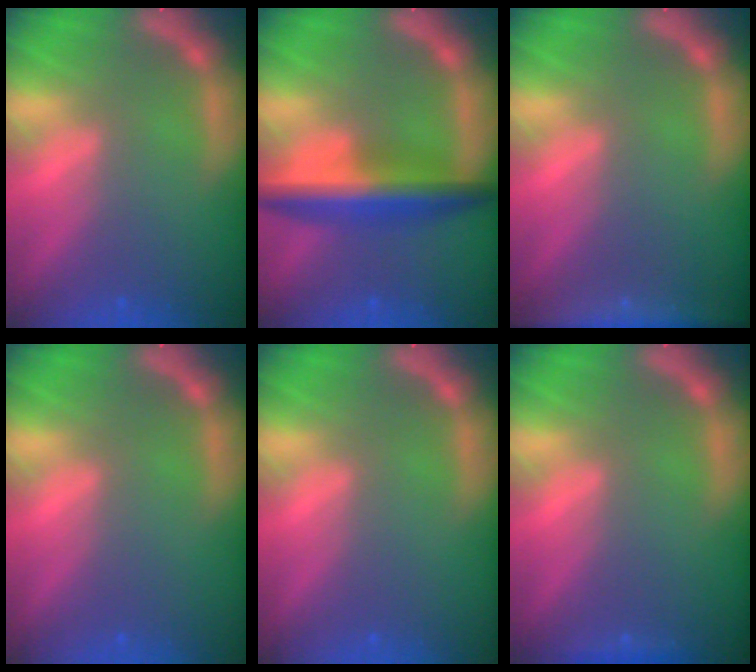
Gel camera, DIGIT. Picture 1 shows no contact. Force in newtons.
{"total": 6.6}
{"total": 6.0}
{"total": 0.0}
{"total": 0.0}
{"total": 0.9}